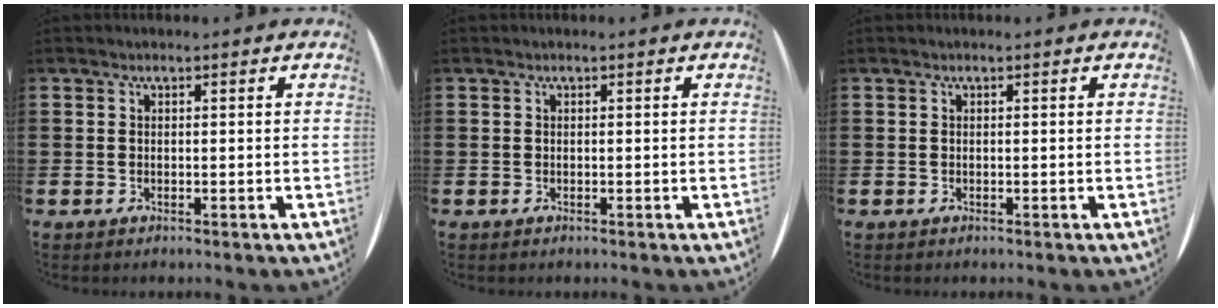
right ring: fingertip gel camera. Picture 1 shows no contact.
{"total": 0.0}
{"total": 0.0}